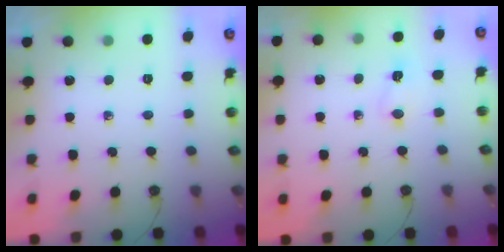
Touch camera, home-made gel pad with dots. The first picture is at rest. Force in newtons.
{"total": 3.5, "press": 3.1, "slide": 1.4}